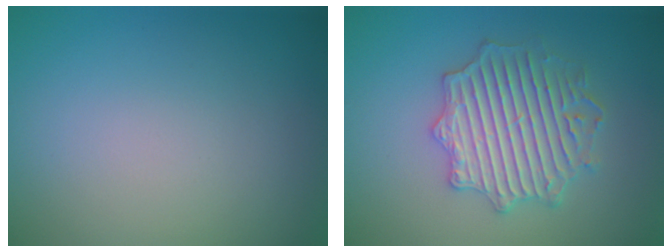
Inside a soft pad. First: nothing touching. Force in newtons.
{"total": 4.4, "press": 4.4, "slide": 0.7}